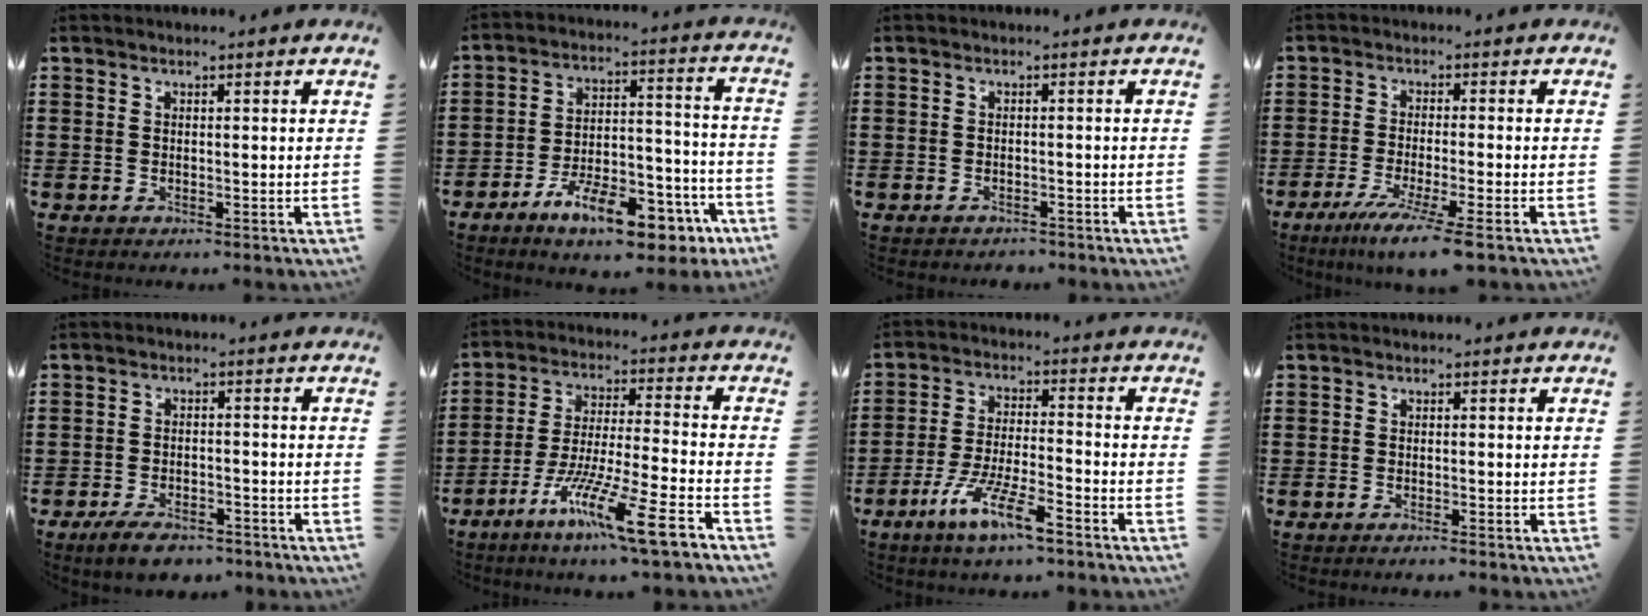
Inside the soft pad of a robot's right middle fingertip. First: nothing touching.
{"total": 13.4, "force": [-9.6, 4.0, 8.4], "torque": [-0.129, 0.043, -0.166]}
{"total": 1.0, "force": [-1.0, 0.2, -0.1], "torque": [-0.002, 0.003, -0.023]}
{"total": 5.9, "force": [-4.0, -0.4, 4.3], "torque": [-0.082, -0.018, -0.072]}
{"total": 4.0, "force": [-3.5, 1.3, 1.6], "torque": [-0.032, 0.007, -0.069]}
{"total": 12.5, "force": [-8.8, 0.3, 8.9], "torque": [-0.167, 0.003, -0.166]}
{"total": 8.6, "force": [-5.7, 1.2, 6.3], "torque": [-0.137, -0.007, -0.109]}
{"total": 0.7, "force": [-0.7, 0.0, 0.2], "torque": [-0.006, -0.002, -0.014]}